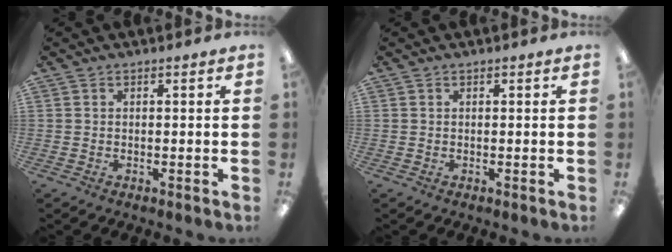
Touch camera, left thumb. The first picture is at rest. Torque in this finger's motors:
{"motor_torque": [0.00, 0.00, -0.10, -0.10, 0.00]}